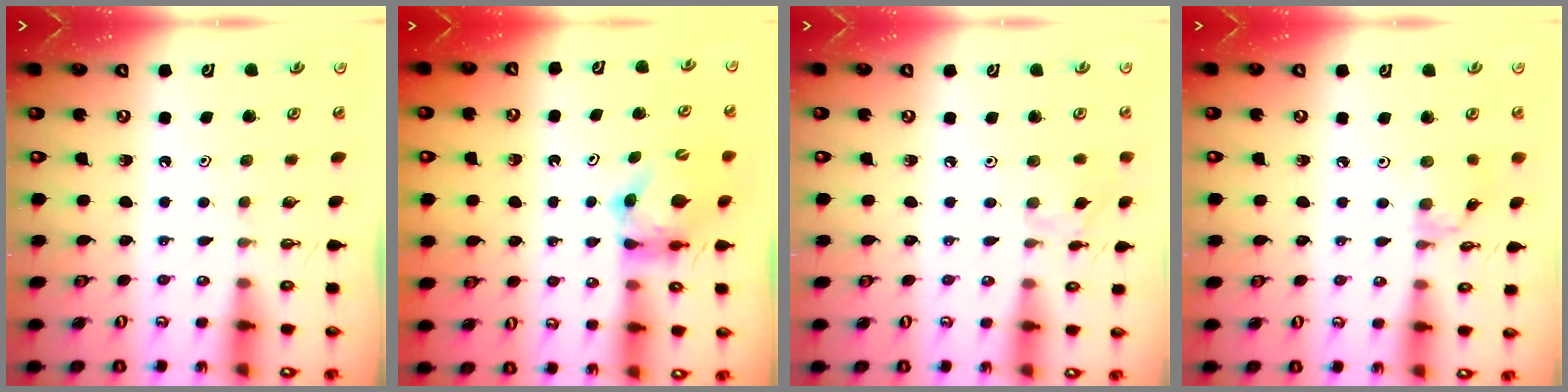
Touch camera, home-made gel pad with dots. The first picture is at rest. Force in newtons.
{"total": 5.5, "press": 5.5, "slide": 0.6}
{"total": 4.8, "press": 4.7, "slide": 0.7}
{"total": 1.4, "press": 1.3, "slide": 0.2}